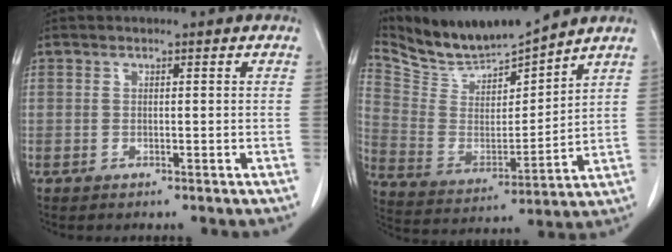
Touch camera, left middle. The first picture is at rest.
{"total": 11.2, "force": [10.9, -0.3, 2.5], "torque": [-0.064, -0.011, 0.227]}